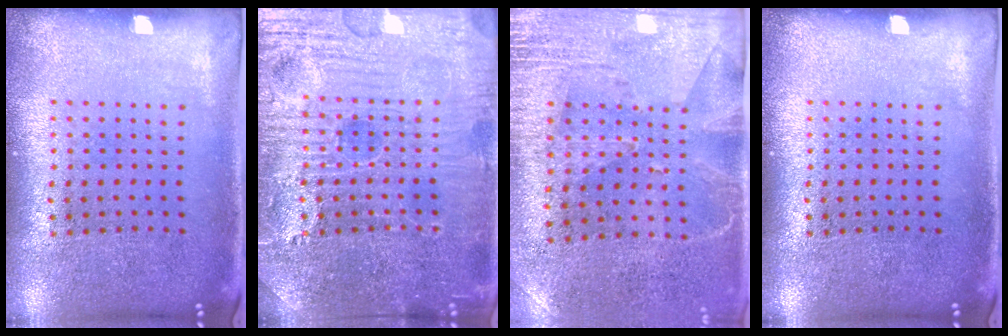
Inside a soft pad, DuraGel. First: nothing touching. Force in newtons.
{"total": 4.8, "press": 4.7, "slide": 0.5}
{"total": 2.8, "press": 2.4, "slide": 1.5}
{"total": 0.0}